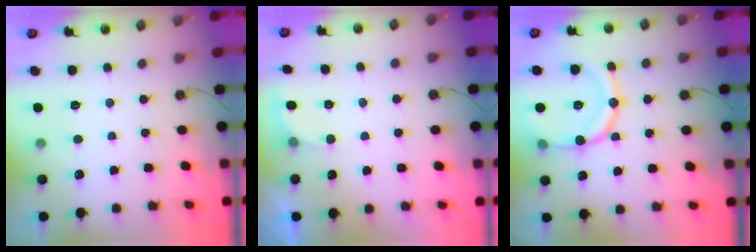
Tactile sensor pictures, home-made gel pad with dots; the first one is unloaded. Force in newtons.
{"total": 3.0, "press": 2.8, "slide": 1.0}
{"total": 17.2, "press": 16.9, "slide": 3.6}